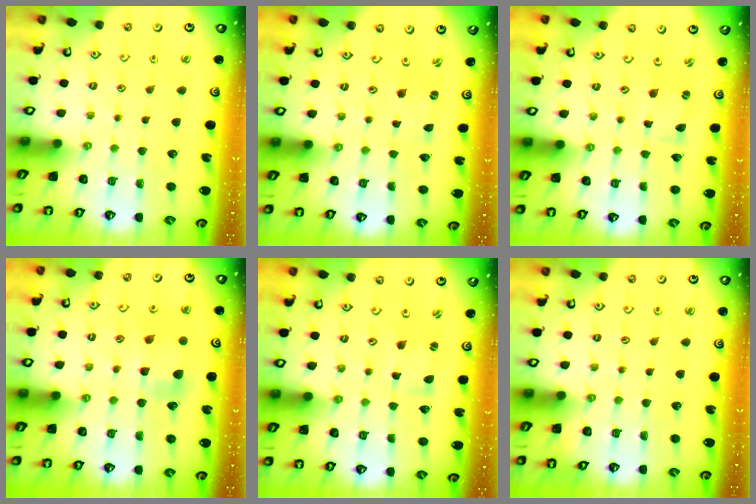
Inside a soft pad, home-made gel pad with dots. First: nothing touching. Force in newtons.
{"total": 0.9, "press": 0.9, "slide": 0.2}
{"total": 0.0}
{"total": 6.1, "press": 6.1, "slide": 0.2}
{"total": 1.6, "press": 1.5, "slide": 0.4}
{"total": 0.0}